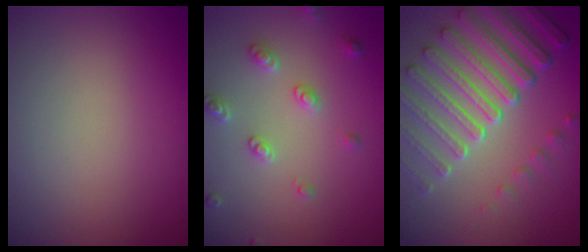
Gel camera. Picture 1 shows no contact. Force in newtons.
{"total": 2.5, "press": 2.4, "slide": 0.7}
{"total": 7.2, "press": 5.6, "slide": 4.6}